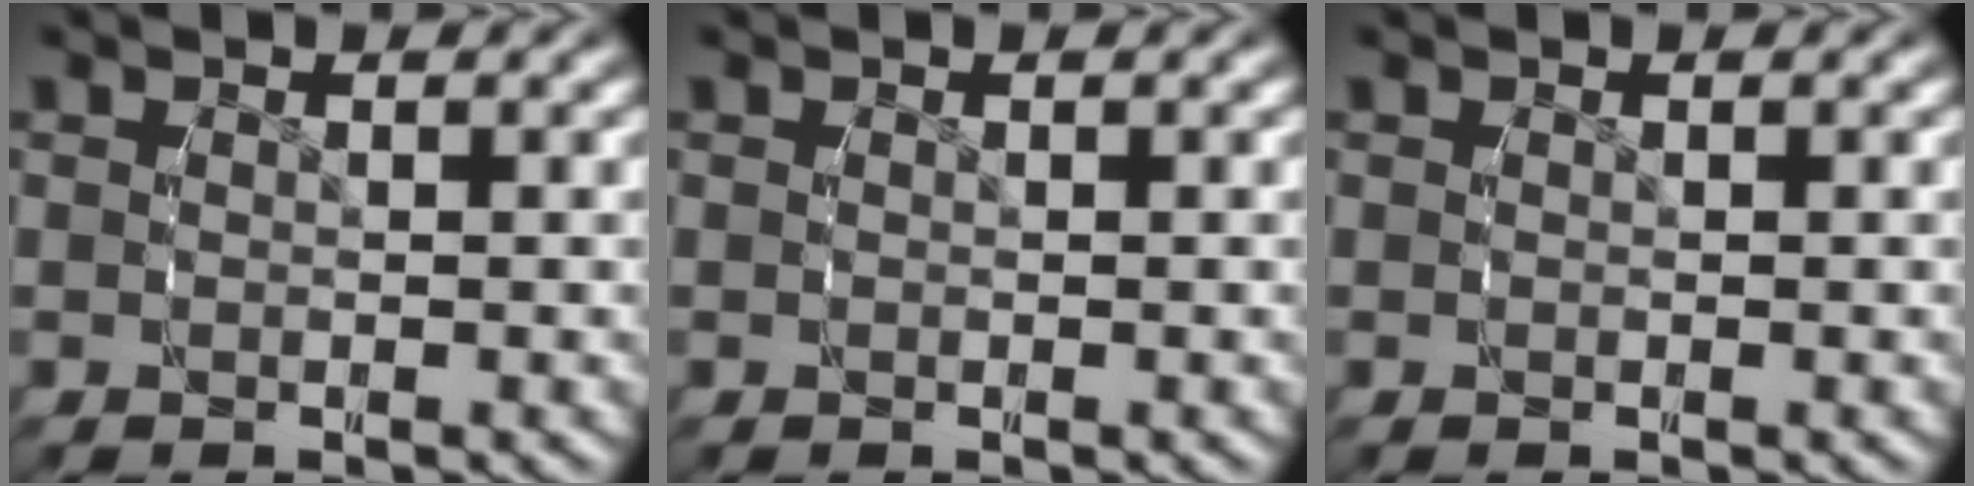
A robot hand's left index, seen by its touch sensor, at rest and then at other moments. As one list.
[{"total": 0.0}, {"total": 0.0}]